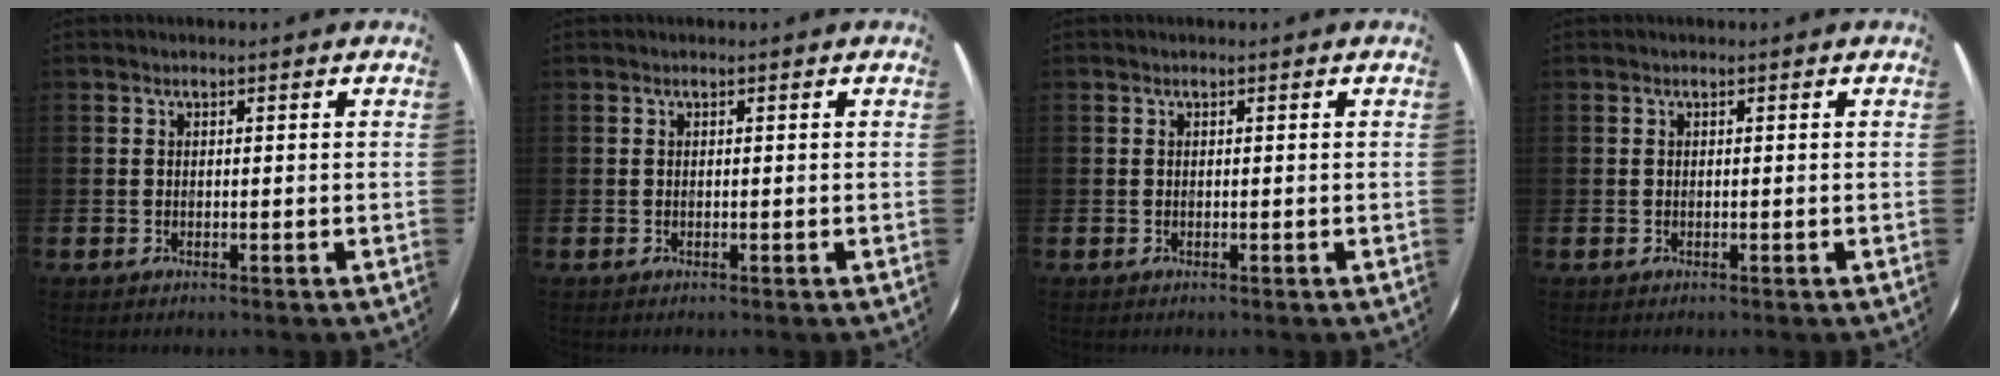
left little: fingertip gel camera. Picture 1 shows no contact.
{"total": 0.0}
{"total": 0.0}
{"total": 0.0}